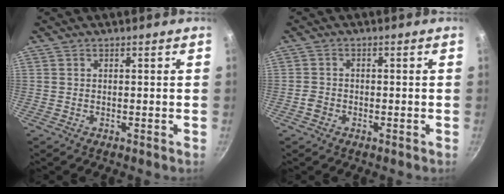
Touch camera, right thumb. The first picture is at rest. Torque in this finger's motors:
{"motor_torque": [0.21, -0.05, 0.42, 0.07, -0.02]}